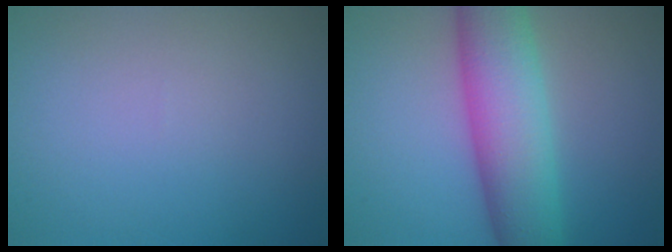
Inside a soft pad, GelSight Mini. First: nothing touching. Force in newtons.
{"total": 8.8, "press": 8.8, "slide": 0.1}